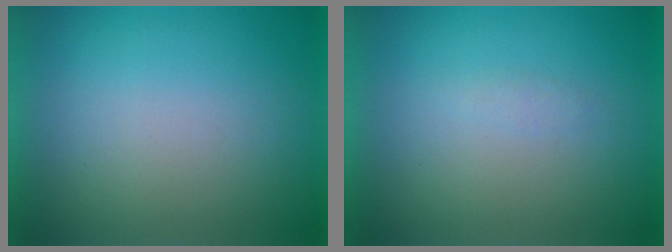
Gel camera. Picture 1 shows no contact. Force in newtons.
{"total": 1.0}